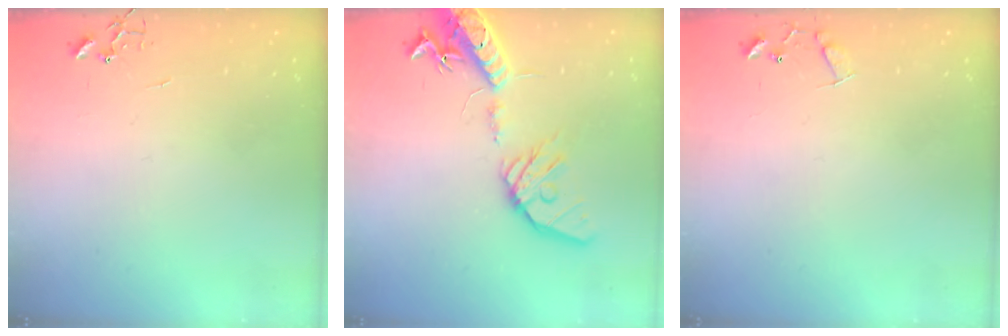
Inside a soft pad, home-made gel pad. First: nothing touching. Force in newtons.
{"total": 18.6, "press": 18.2, "slide": 3.5}
{"total": 8.1, "press": 8.1, "slide": 0.5}